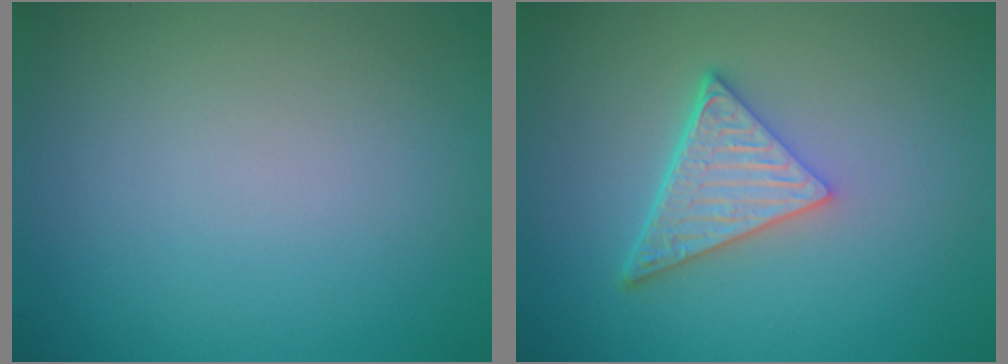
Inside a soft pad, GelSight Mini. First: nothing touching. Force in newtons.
{"total": 5.0, "press": 3.6, "slide": 3.5}